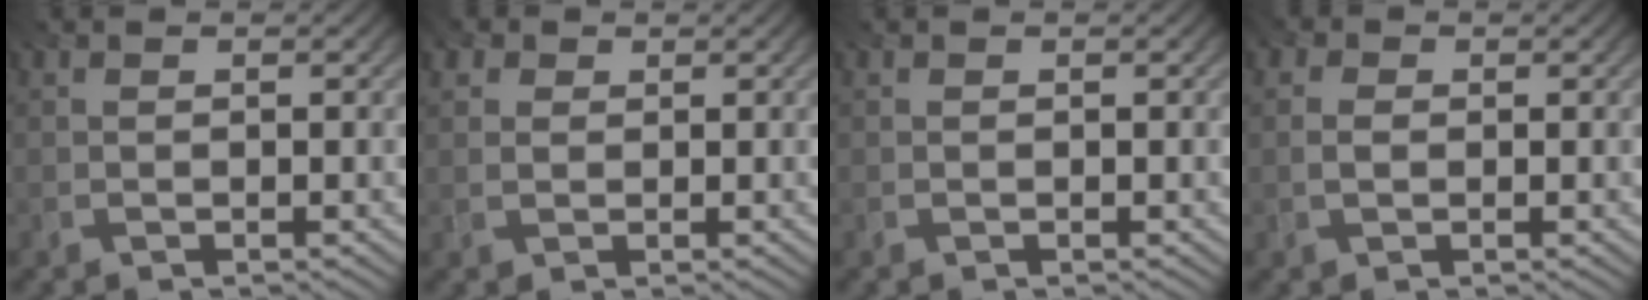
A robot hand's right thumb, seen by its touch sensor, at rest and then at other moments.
{"total": 2.1, "force": [1.0, 1.6, 1.0], "torque": [-0.025, 0.003, 0.018]}
{"total": 0.0}
{"total": 2.4, "force": [0.1, 1.8, 1.6], "torque": [-0.035, 0.004, -0.010]}